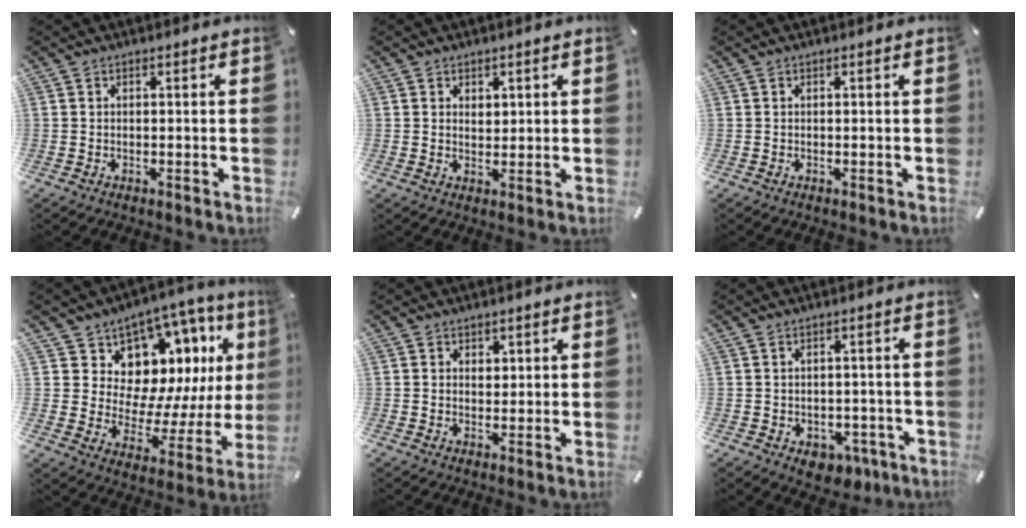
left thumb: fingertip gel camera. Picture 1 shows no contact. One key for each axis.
{"total": 2.2, "fx": 1.2, "fy": 1.8, "fz": 0.3, "tx": 0.010, "ty": -0.002, "tz": 0.017}
{"total": 0.0}
{"total": 12.3, "fx": 7.2, "fy": 9.4, "fz": 3.2, "tx": -0.045, "ty": -0.094, "tz": 0.141}
{"total": 2.1, "fx": 0.8, "fy": 1.9, "fz": 0.4, "tx": 0.006, "ty": -0.002, "tz": 0.009}
{"total": 4.9, "fx": -1.8, "fy": 3.9, "fz": 2.2, "tx": -0.027, "ty": 0.012, "tz": -0.028}